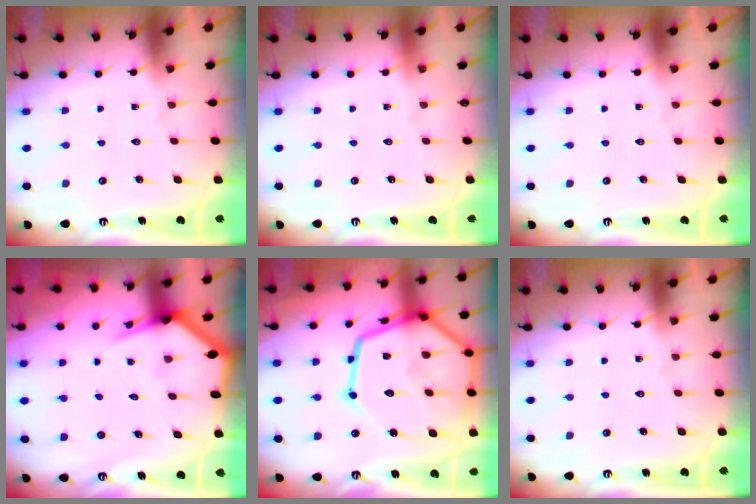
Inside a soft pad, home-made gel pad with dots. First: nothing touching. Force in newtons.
{"total": 0.0}
{"total": 0.0}
{"total": 4.0, "press": 4.0, "slide": 0.5}
{"total": 25.3, "press": 25.2, "slide": 2.4}
{"total": 0.0}